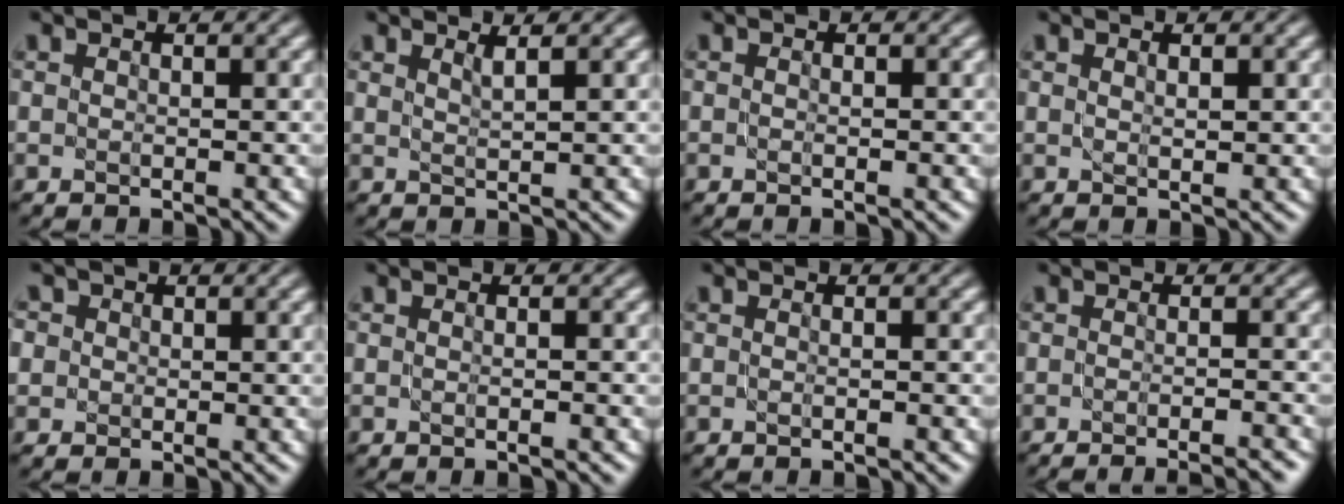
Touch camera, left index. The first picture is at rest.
{"total": 1.3, "force": [0.8, 0.4, 1.0], "torque": [-0.005, 0.002, 0.010]}
{"total": 0.8, "force": [-0.2, 0.3, 0.7], "torque": [-0.004, -0.004, -0.008]}
{"total": 0.9, "force": [0.4, 0.3, 0.8], "torque": [-0.015, -0.002, 0.007]}
{"total": 3.1, "force": [1.2, 2.6, 1.2], "torque": [-0.013, 0.018, 0.000]}
{"total": 1.6, "force": [-0.1, 0.8, 1.4], "torque": [0.006, -0.008, -0.017]}
{"total": 1.1, "force": [-0.3, 0.5, 1.0], "torque": [0.000, -0.004, -0.014]}
{"total": 5.4, "force": [-4.2, 1.3, 3.1], "torque": [-0.024, 0.002, -0.044]}